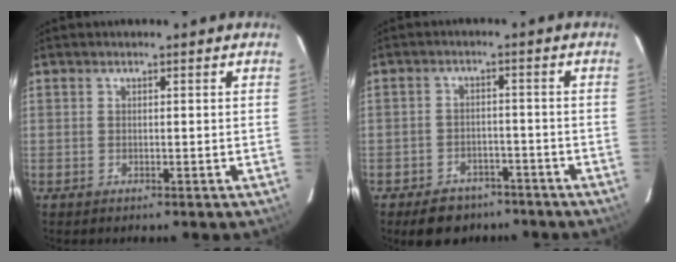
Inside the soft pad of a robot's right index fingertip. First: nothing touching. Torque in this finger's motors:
{"motor_torque": [0.65, -0.60, 0.18, 0.00]}